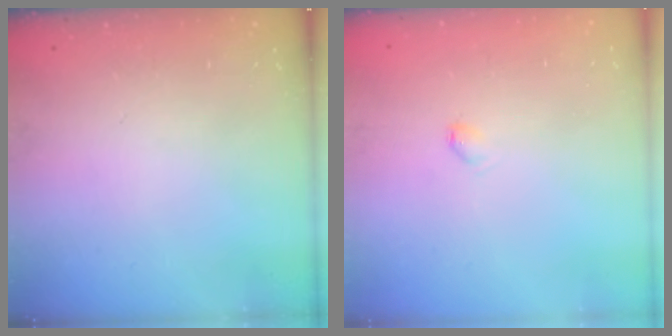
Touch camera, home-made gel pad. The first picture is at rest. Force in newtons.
{"total": 2.7, "press": 2.7, "slide": 0.4}